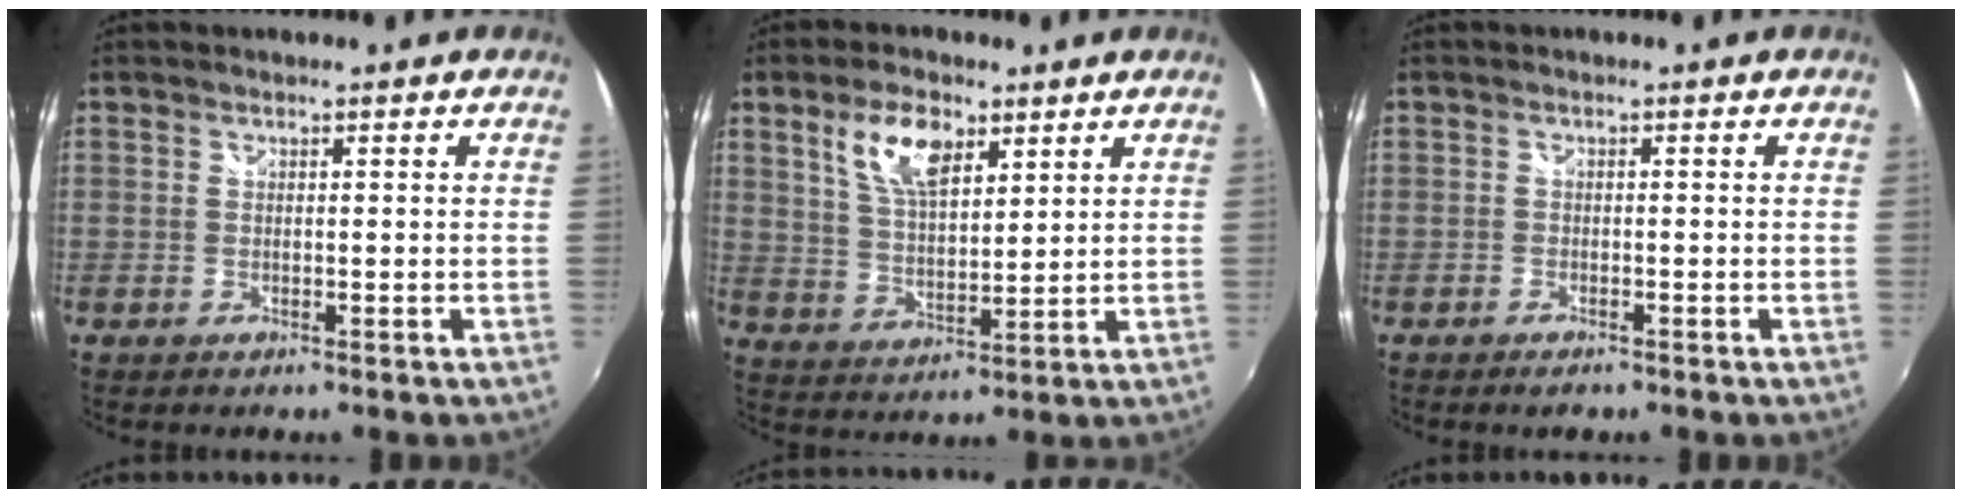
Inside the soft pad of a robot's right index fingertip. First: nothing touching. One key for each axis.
{"total": 9.2, "fx": 5.0, "fy": 4.1, "fz": 6.5, "tx": -0.124, "ty": 0.011, "tz": 0.097}
{"total": 1.9, "fx": -1.5, "fy": 0.8, "fz": 0.9, "tx": -0.022, "ty": -0.004, "tz": -0.025}